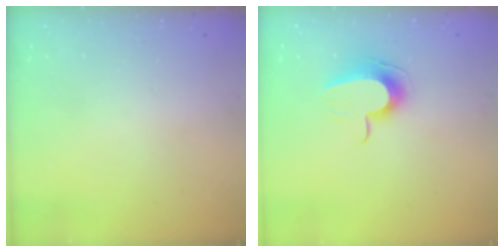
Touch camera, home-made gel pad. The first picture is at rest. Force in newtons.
{"total": 10.0, "press": 10.0, "slide": 1.2}